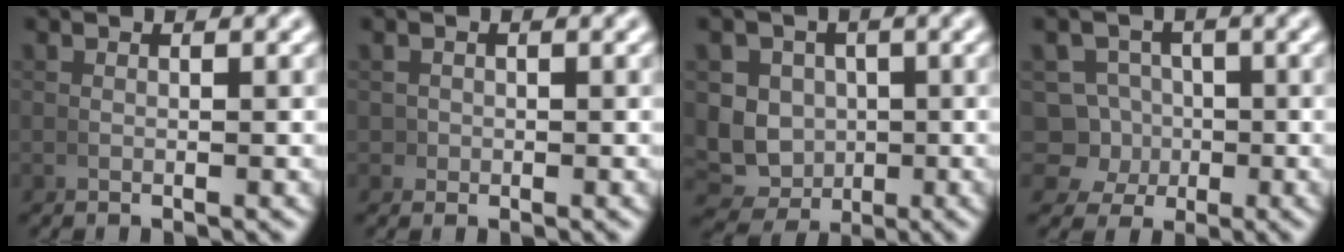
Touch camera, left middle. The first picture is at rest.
{"total": 1.1, "force": [-0.1, 1.1, 0.1], "torque": [-0.007, -0.004, -0.001]}
{"total": 10.6, "force": [-1.7, 9.7, 3.9], "torque": [-0.096, -0.045, -0.022]}
{"total": 8.4, "force": [-1.1, 7.9, 2.6], "torque": [-0.067, -0.036, -0.018]}